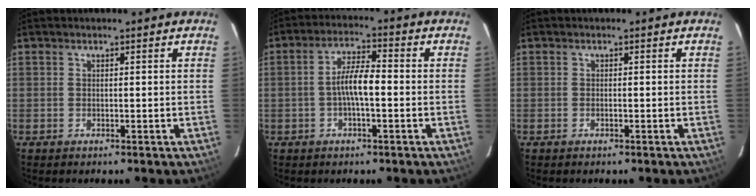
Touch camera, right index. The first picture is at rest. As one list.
[{"total": 5.7, "force": [-1.2, 1.3, 5.4], "torque": [-0.104, 0.011, -0.021]}, {"total": 0.0}]